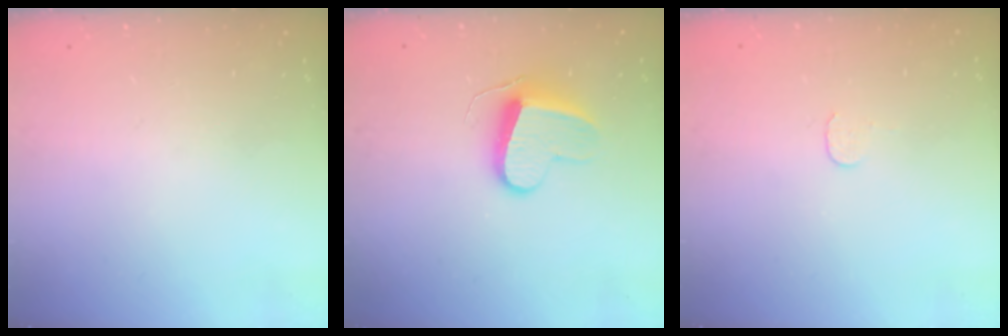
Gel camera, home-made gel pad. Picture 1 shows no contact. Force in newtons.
{"total": 9.7, "press": 9.7, "slide": 0.6}
{"total": 3.7, "press": 3.7, "slide": 0.3}